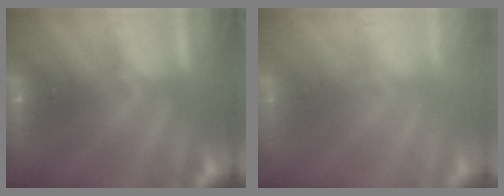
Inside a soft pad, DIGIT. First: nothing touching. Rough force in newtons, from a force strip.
{"total": 3.3}